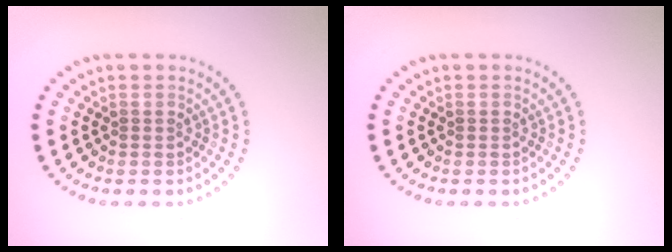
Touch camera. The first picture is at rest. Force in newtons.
{"total": 0.0}